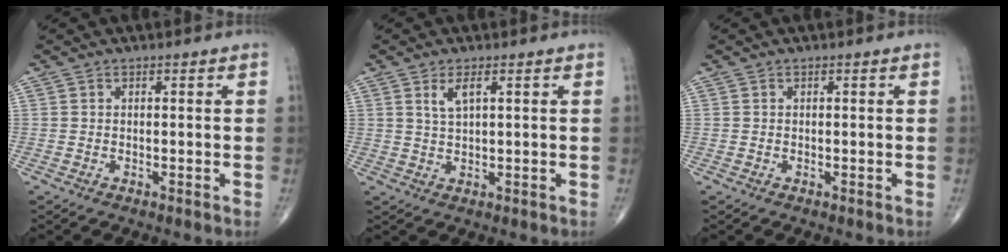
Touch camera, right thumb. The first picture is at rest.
{"total": 3.2, "force": [1.4, 1.0, 2.6], "torque": [-0.056, -0.005, 0.032]}
{"total": 0.0}